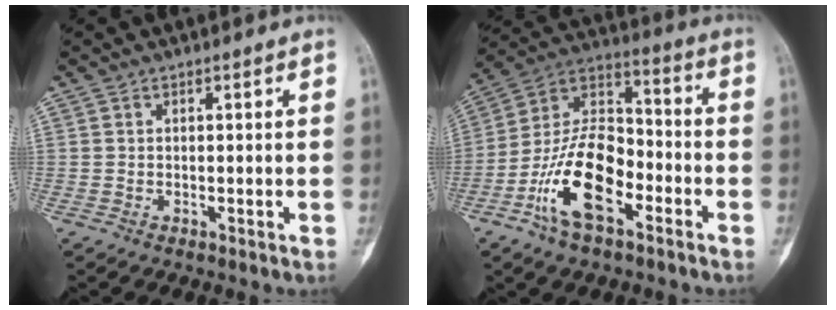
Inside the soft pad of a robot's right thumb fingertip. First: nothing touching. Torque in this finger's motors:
{"motor_torque": [-0.06, 0.53, 1.73, -0.84, 0.19]}